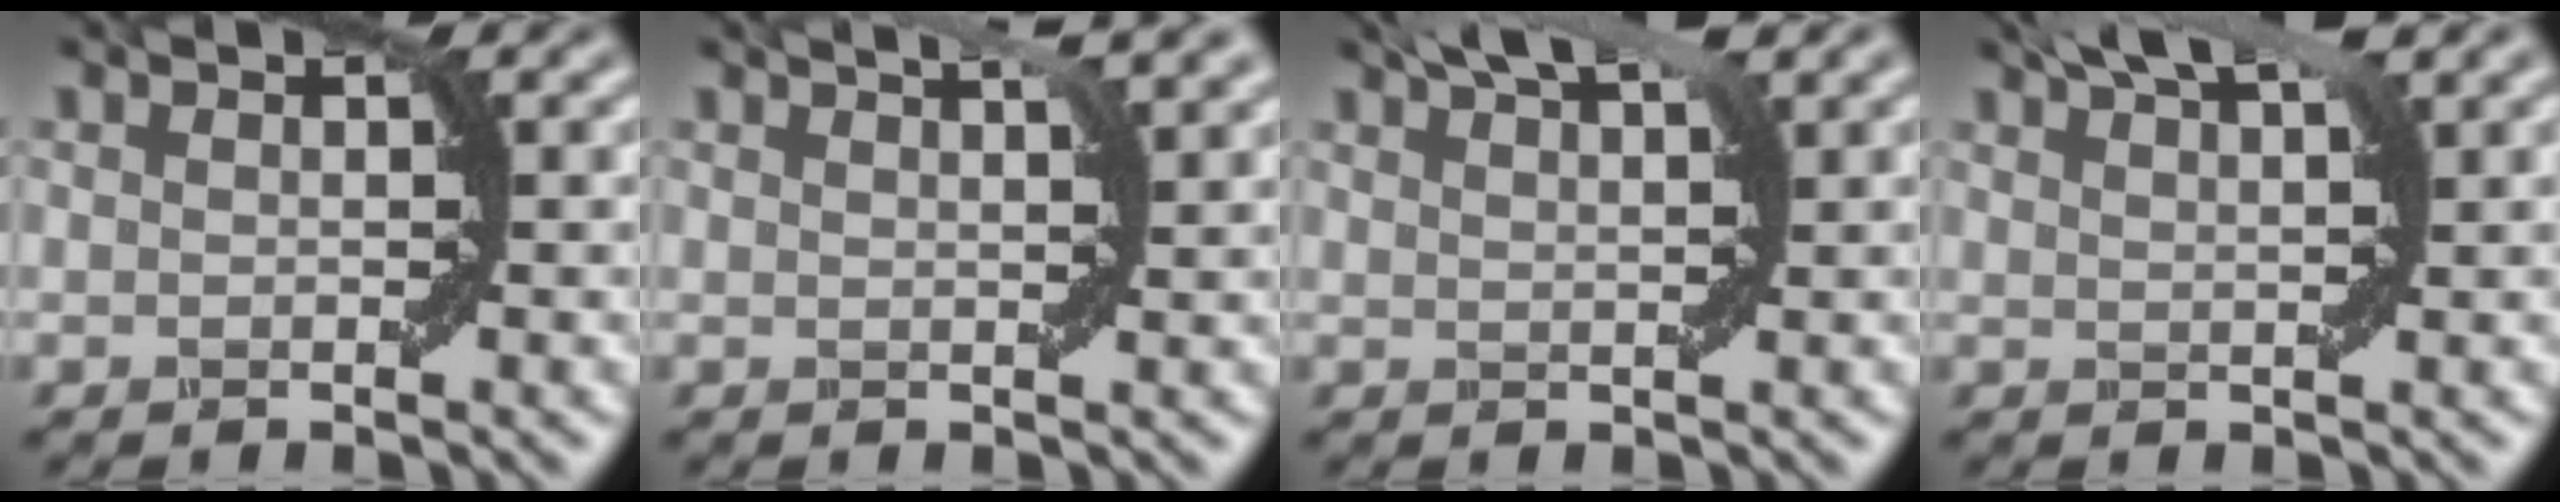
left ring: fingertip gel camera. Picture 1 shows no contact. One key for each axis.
{"total": 4.4, "fx": 2.9, "fy": 1.5, "fz": 2.9, "tx": -0.020, "ty": 0.026, "tz": 0.010}
{"total": 4.9, "fx": 3.4, "fy": 1.2, "fz": 3.3, "tx": -0.042, "ty": 0.024, "tz": 0.036}
{"total": 5.1, "fx": 3.5, "fy": 1.2, "fz": 3.5, "tx": -0.044, "ty": 0.024, "tz": 0.037}